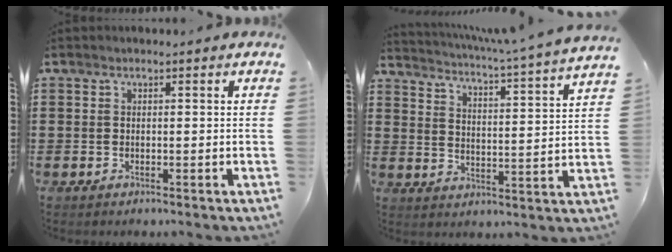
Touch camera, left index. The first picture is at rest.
{"total": 3.9, "force": [3.4, -0.9, 1.6], "torque": [-0.052, -0.037, 0.048]}